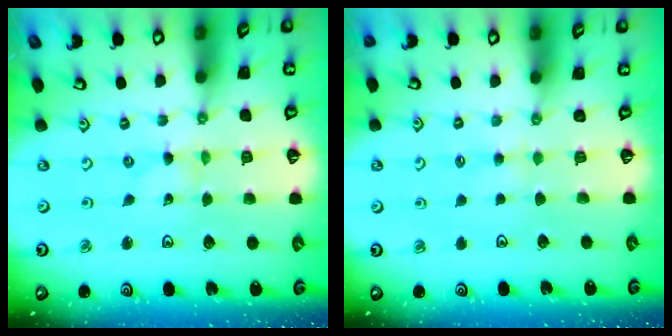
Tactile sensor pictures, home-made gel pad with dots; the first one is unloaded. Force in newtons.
{"total": 1.9, "press": 1.9, "slide": 0.3}